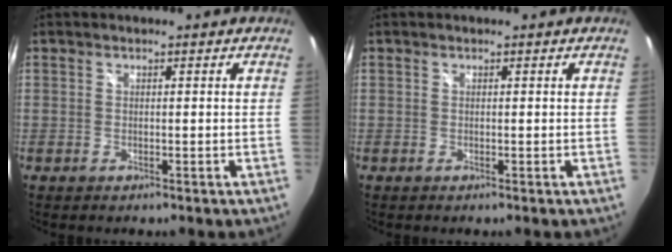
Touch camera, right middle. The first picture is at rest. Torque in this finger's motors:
{"motor_torque": [0.00, 0.00, 0.00, 0.00]}